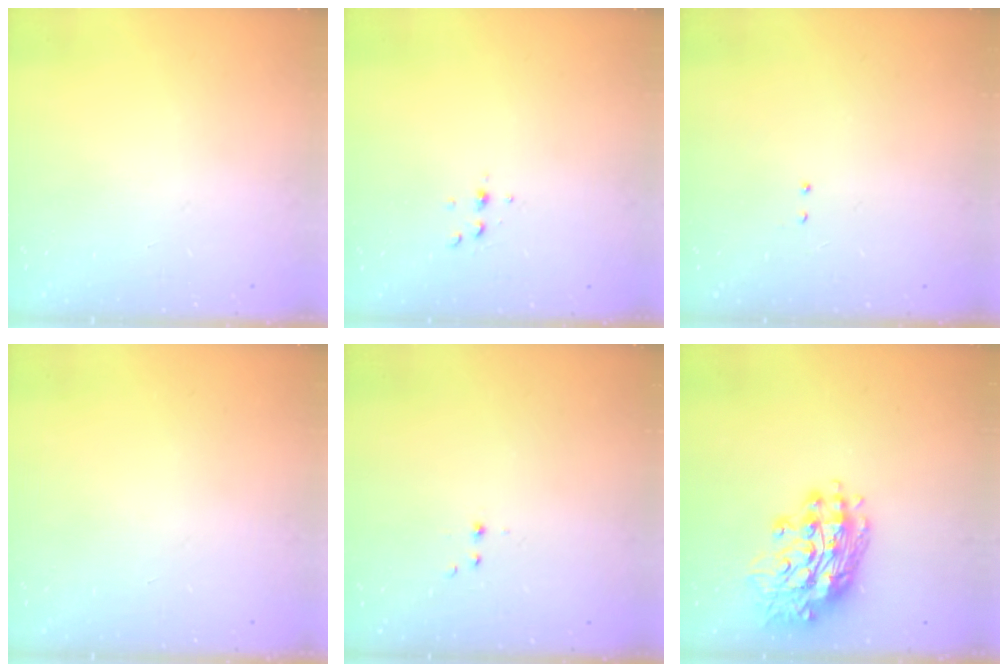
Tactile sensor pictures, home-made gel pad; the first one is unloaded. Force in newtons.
{"total": 3.1, "press": 3.1, "slide": 0.5}
{"total": 2.1, "press": 2.0, "slide": 0.6}
{"total": 0.0}
{"total": 2.2, "press": 1.9, "slide": 1.2}
{"total": 15.0, "press": 14.9, "slide": 1.4}